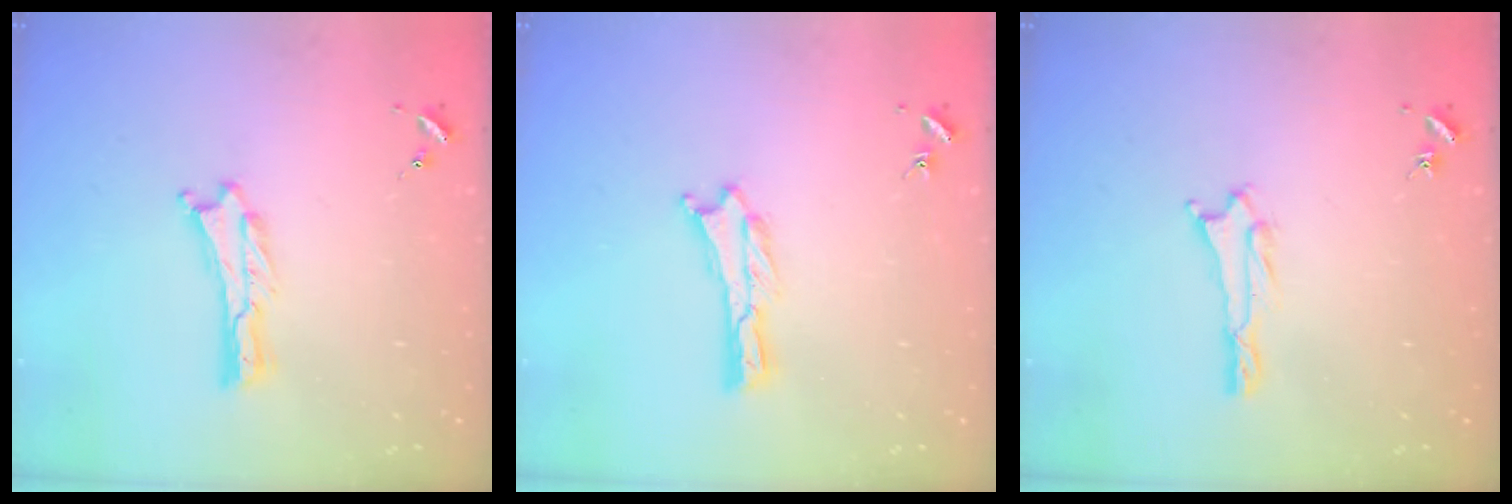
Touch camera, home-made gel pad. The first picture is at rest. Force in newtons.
{"total": 0.0}
{"total": 1.0, "press": 1.0, "slide": 0.1}